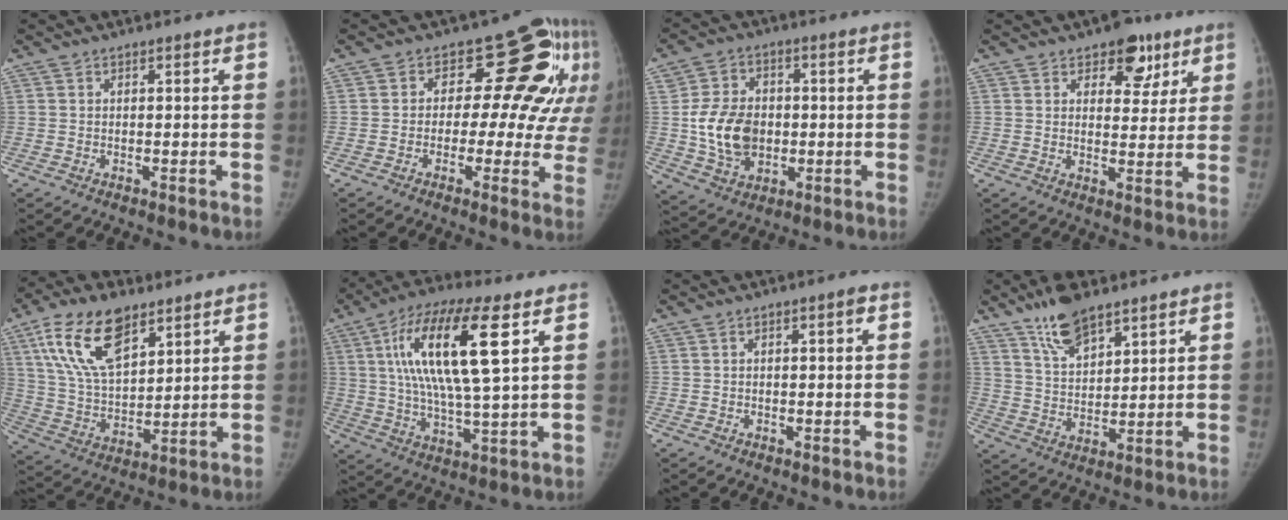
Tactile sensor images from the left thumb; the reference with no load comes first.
{"total": 16.1, "force": [5.0, 10.0, 11.6], "torque": [-0.078, -0.001, 0.052]}
{"total": 11.9, "force": [-0.5, 9.0, 7.8], "torque": [-0.115, 0.003, -0.002]}
{"total": 8.1, "force": [4.9, 4.8, 4.3], "torque": [-0.017, -0.021, 0.067]}
{"total": 17.1, "force": [9.4, 8.4, 11.6], "torque": [-0.189, -0.031, 0.182]}
{"total": 19.0, "force": [6.2, 4.7, 17.3], "torque": [-0.333, -0.005, 0.107]}
{"total": 1.5, "force": [0.3, 0.4, 1.4], "torque": [-0.020, 0.003, 0.005]}
{"total": 10.1, "force": [7.4, 3.9, 5.6], "torque": [-0.084, -0.040, 0.143]}